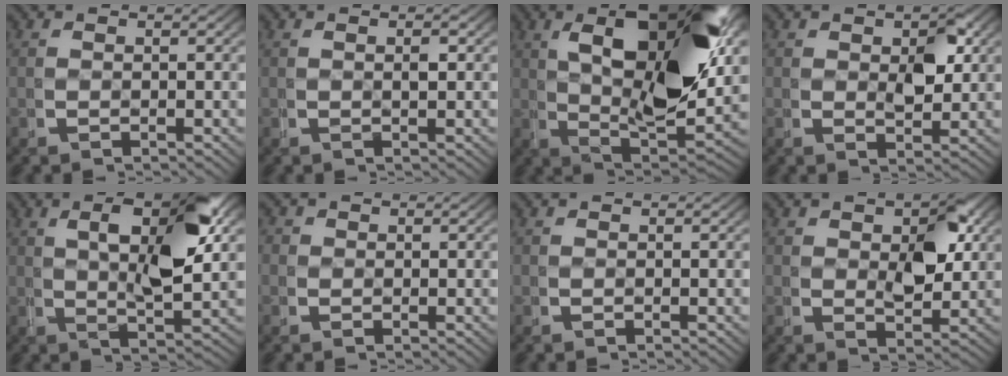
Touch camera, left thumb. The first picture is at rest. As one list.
[{"total": 1.1, "force": [0.3, 0.0, 1.0], "torque": [-0.020, 0.002, 0.006]}, {"total": 16.5, "force": [2.3, 7.0, 14.8], "torque": [-0.233, -0.016, 0.049]}, {"total": 3.1, "force": [1.0, 1.8, 2.4], "torque": [-0.043, -0.018, 0.028]}, {"total": 8.3, "force": [1.7, 2.4, 7.7], "torque": [-0.122, -0.003, 0.034]}, {"total": 1.4, "force": [0.2, 1.3, 0.3], "torque": [-0.009, -0.008, 0.001]}, {"total": 0.0}, {"total": 4.4, "force": [1.1, 2.4, 3.5], "torque": [-0.057, -0.021, 0.032]}]